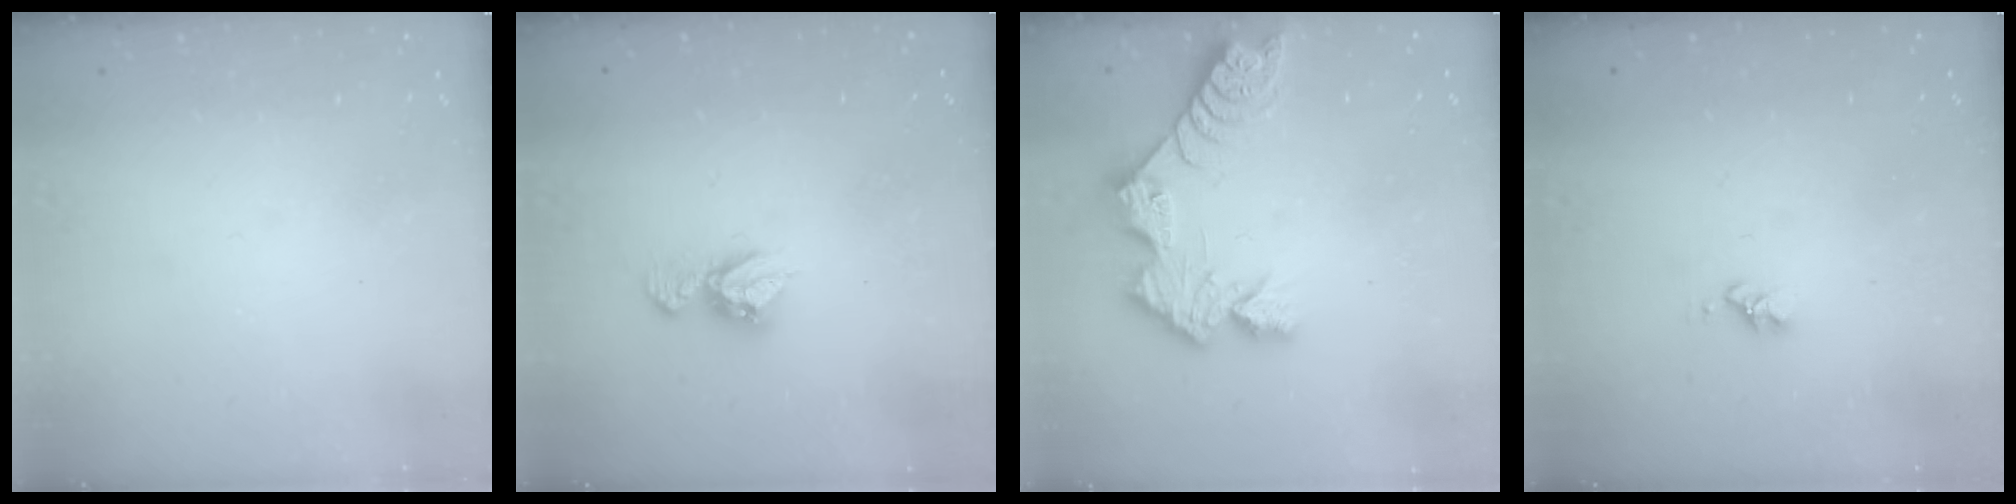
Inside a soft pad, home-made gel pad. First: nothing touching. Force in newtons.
{"total": 7.8, "press": 7.8, "slide": 0.6}
{"total": 10.9, "press": 10.9, "slide": 0.8}
{"total": 2.8, "press": 2.8, "slide": 0.3}